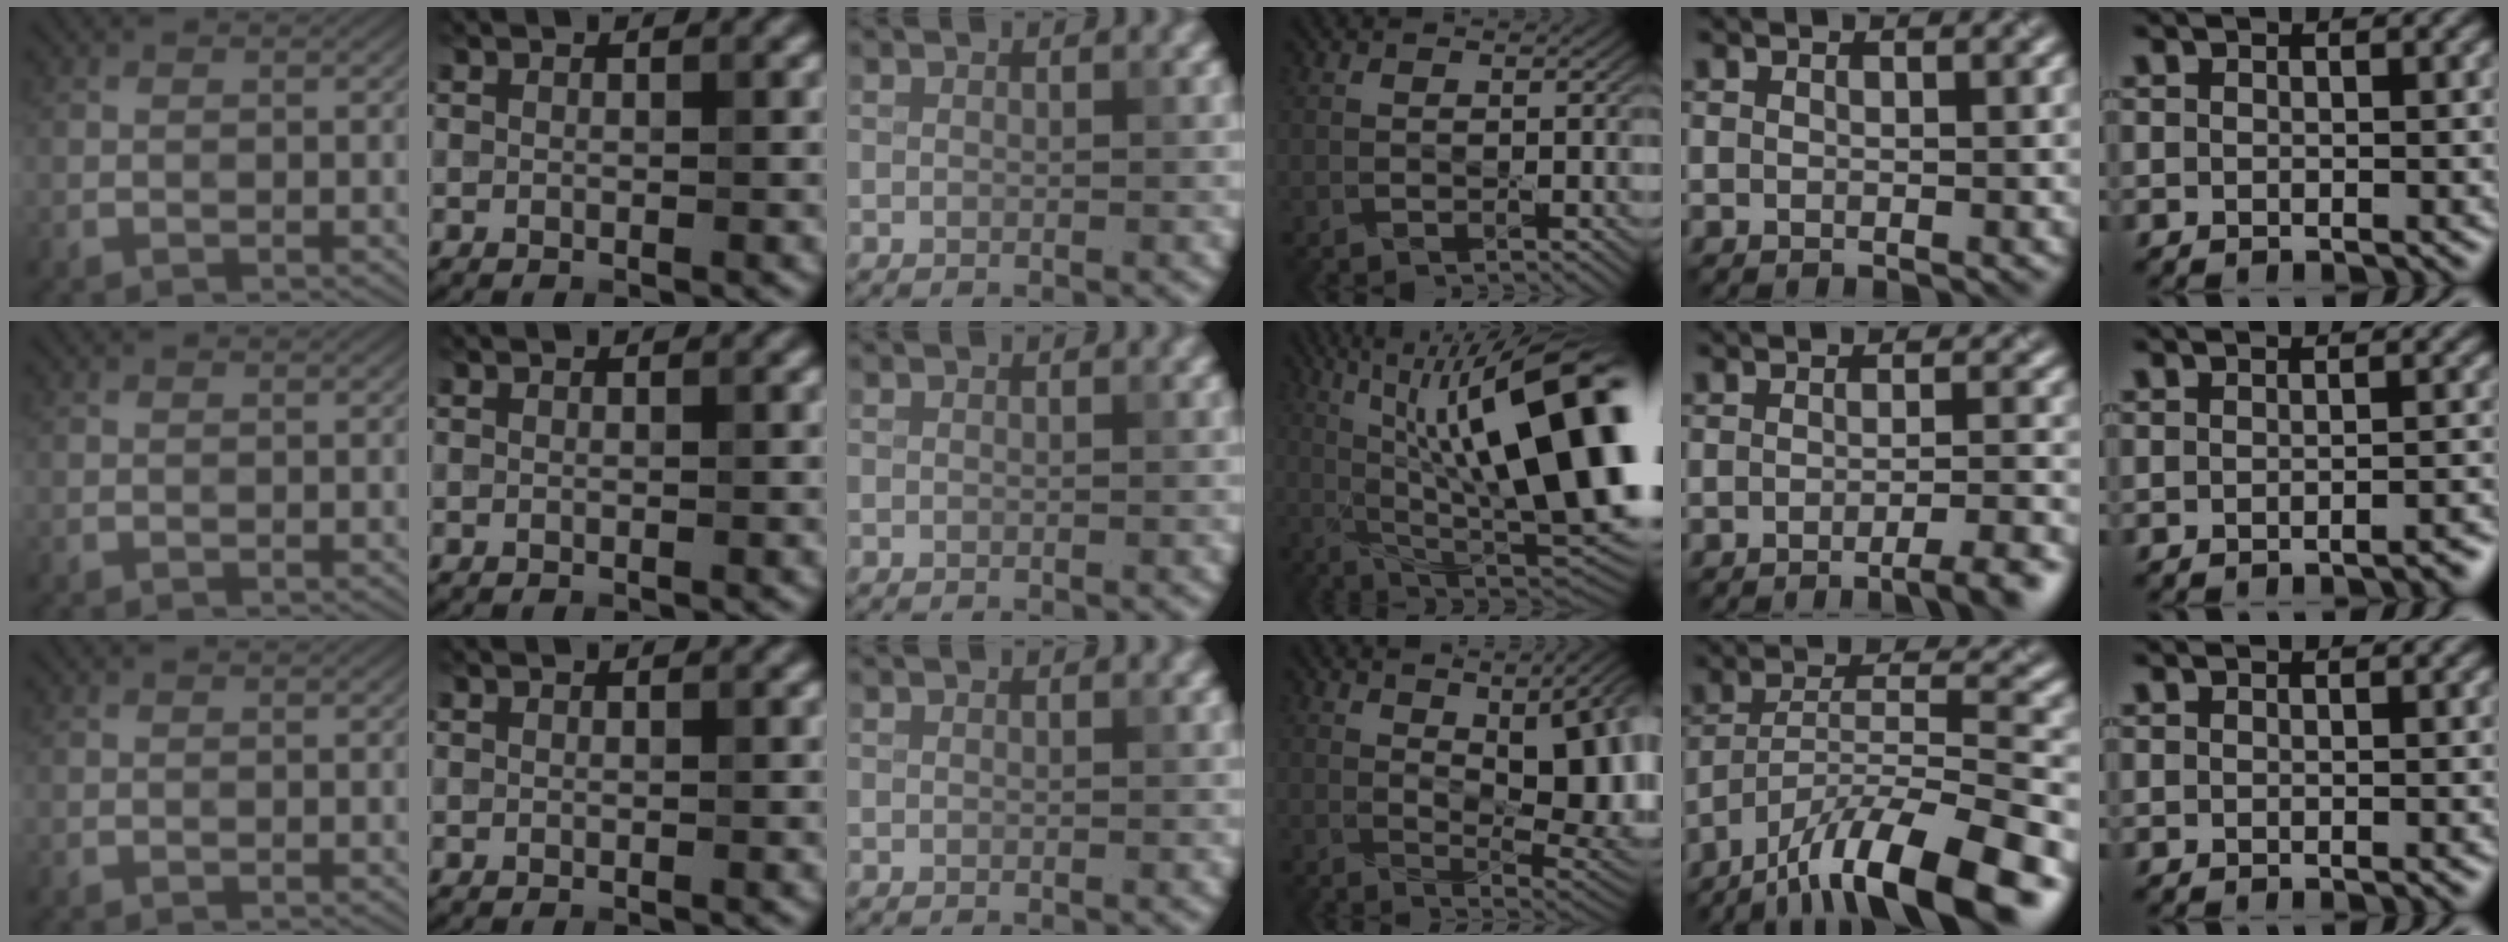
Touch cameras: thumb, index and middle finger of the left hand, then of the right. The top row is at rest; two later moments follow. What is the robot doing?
{"motion": "press", "object": "syringe"}